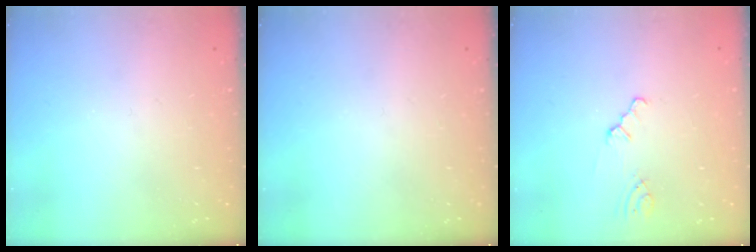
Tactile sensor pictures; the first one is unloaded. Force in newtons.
{"total": 0.0}
{"total": 1.0, "press": 0.9, "slide": 0.3}